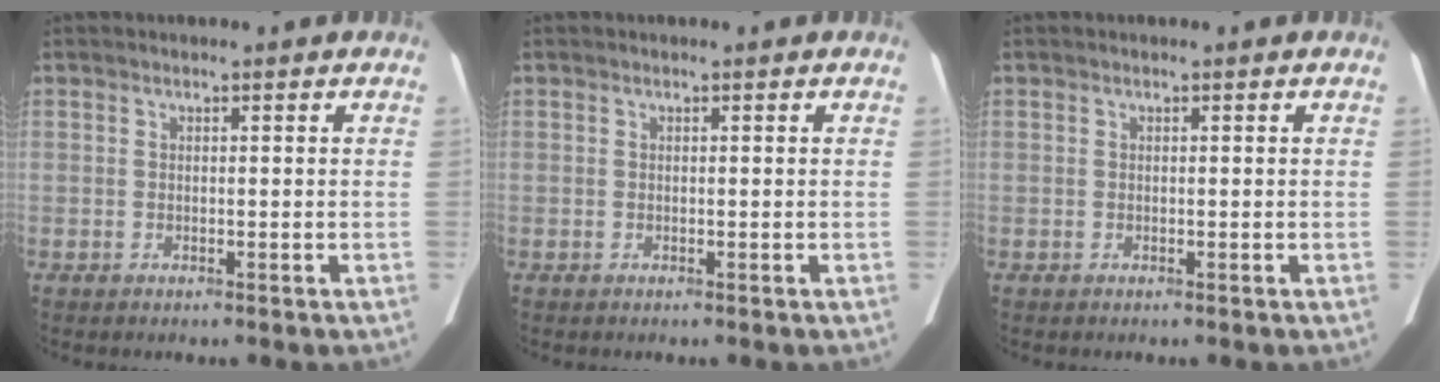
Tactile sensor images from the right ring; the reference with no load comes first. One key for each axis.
{"total": 0.0}
{"total": 0.0}